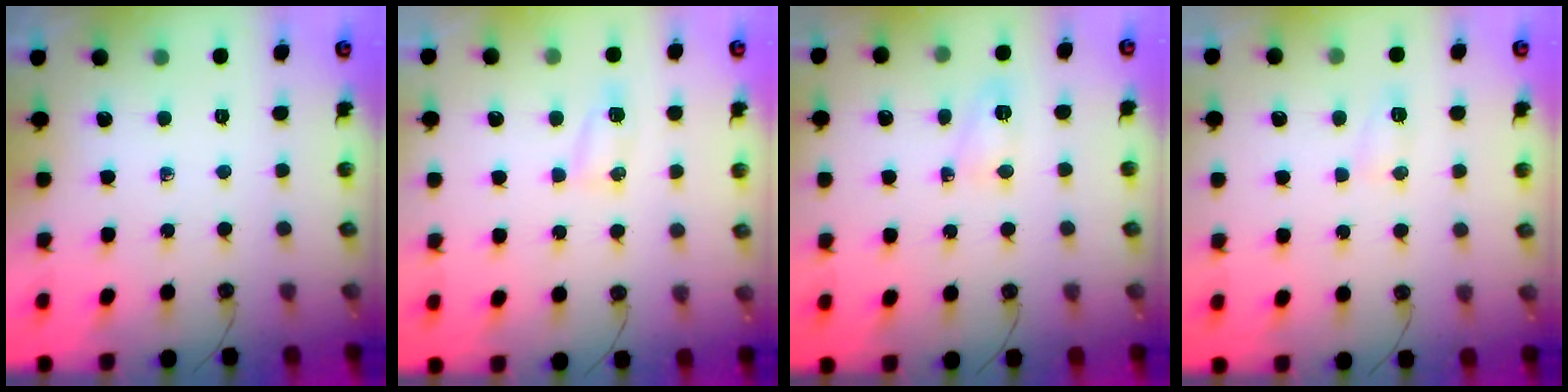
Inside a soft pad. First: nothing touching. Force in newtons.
{"total": 4.9, "press": 4.9, "slide": 0.5}
{"total": 3.9, "press": 3.8, "slide": 0.7}
{"total": 11.0, "press": 5.2, "slide": 9.7}